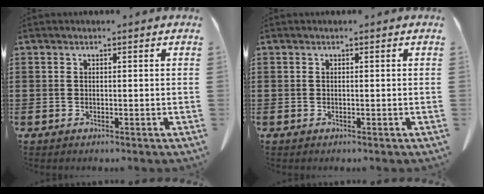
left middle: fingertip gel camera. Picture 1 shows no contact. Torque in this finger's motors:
{"motor_torque": [0.00, 0.00, 0.00, 0.00]}